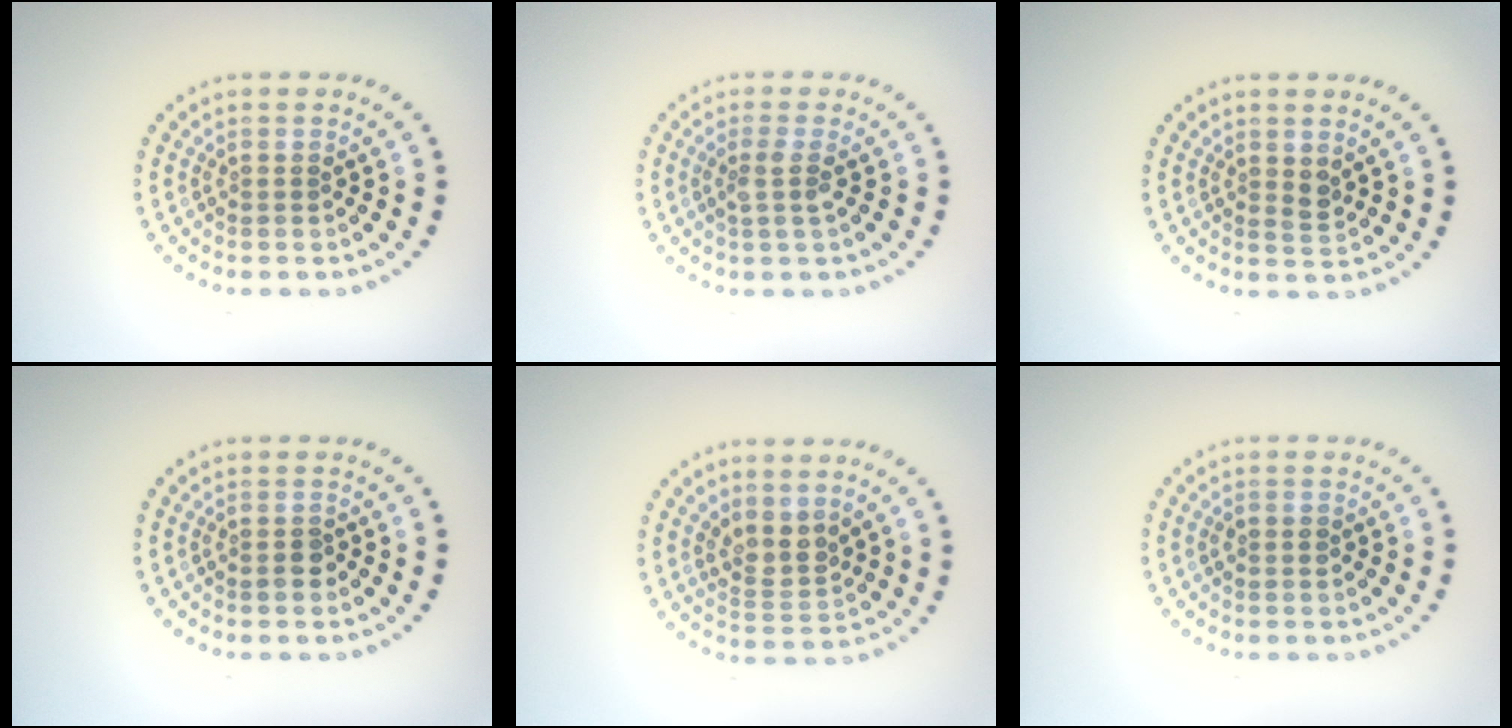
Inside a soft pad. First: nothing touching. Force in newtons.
{"total": 1.7, "press": 1.3, "slide": 1.1}
{"total": 1.1, "press": 1.0, "slide": 0.4}
{"total": 1.3, "press": 1.2, "slide": 0.4}
{"total": 2.5, "press": 2.1, "slide": 1.5}
{"total": 1.1, "press": 1.1, "slide": 0.1}